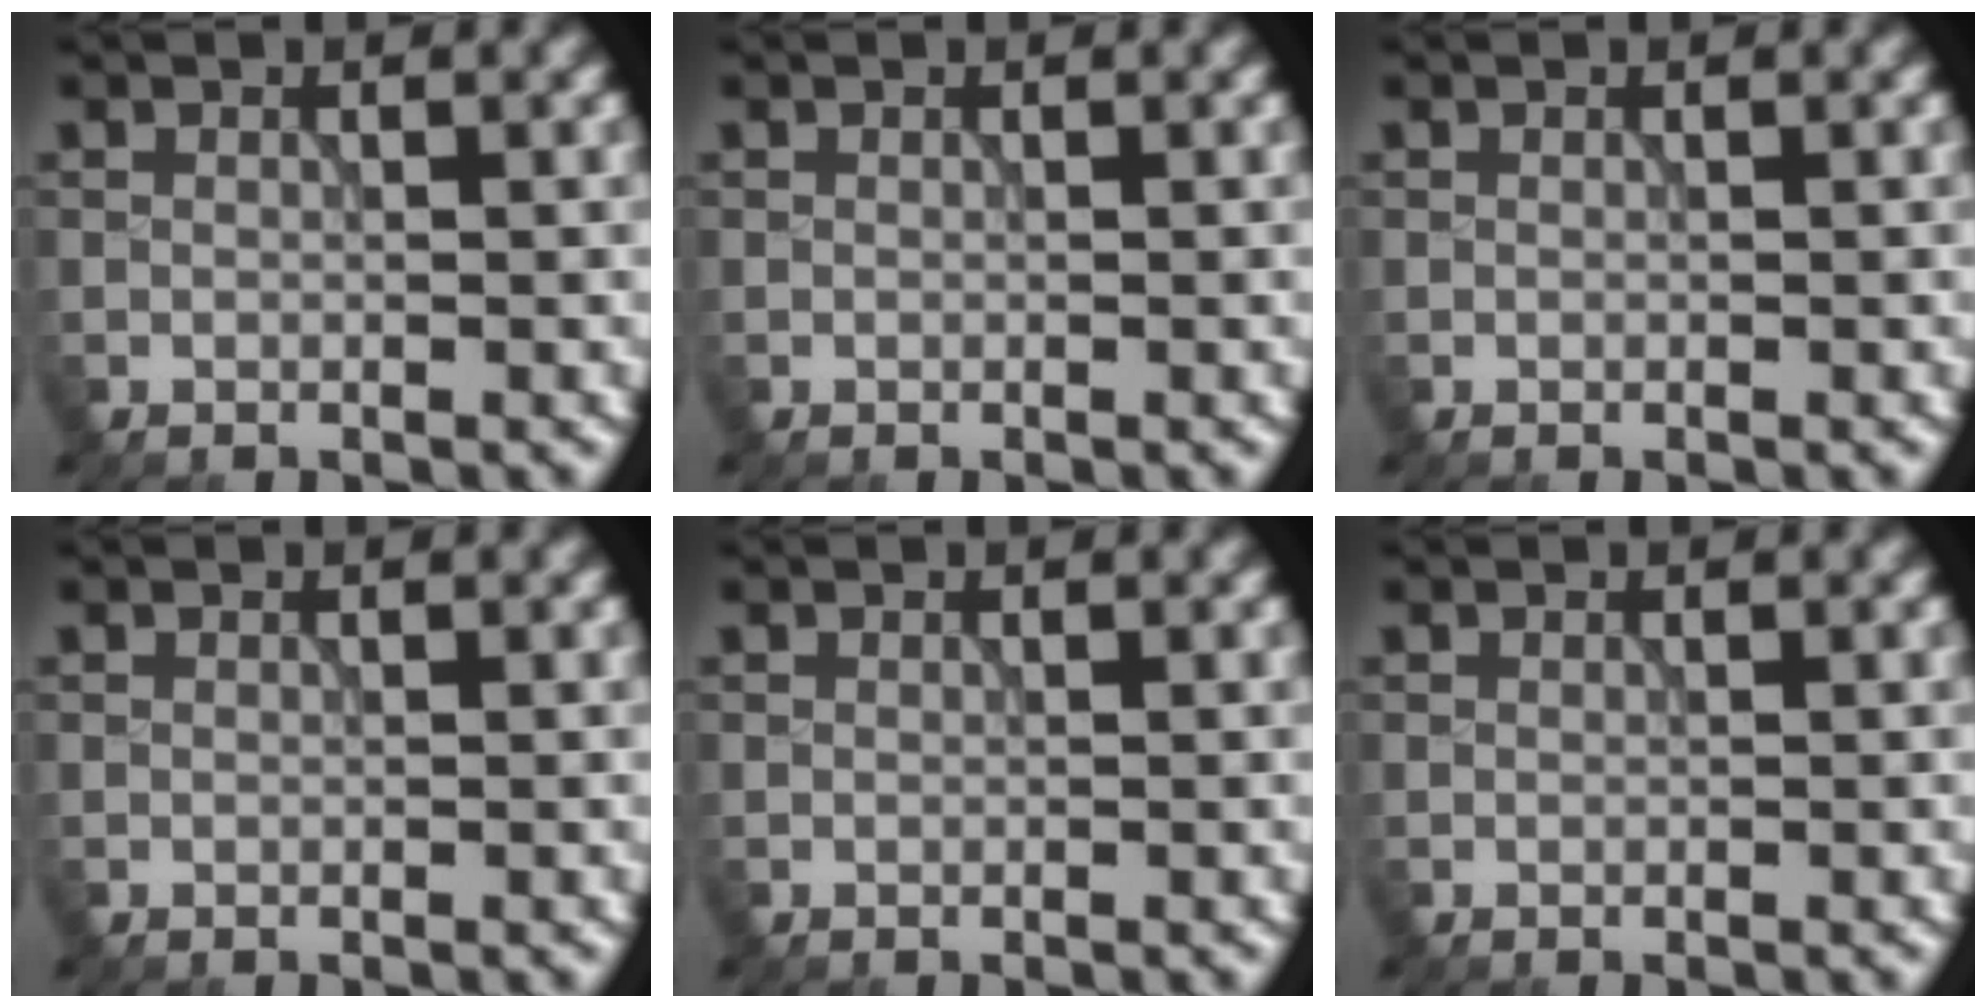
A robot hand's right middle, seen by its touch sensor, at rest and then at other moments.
{"total": 0.0}
{"total": 0.0}
{"total": 0.0}
{"total": 0.0}
{"total": 0.0}